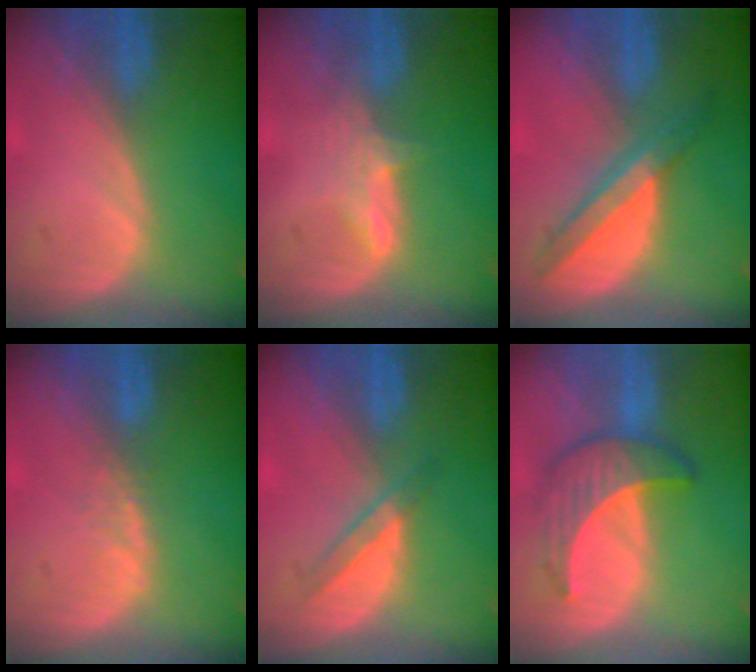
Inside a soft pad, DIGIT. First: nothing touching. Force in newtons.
{"total": 2.9, "press": 2.9, "slide": 0.4}
{"total": 5.8, "press": 5.7, "slide": 0.9}
{"total": 1.4, "press": 1.4, "slide": 0.3}
{"total": 2.9, "press": 2.8, "slide": 1.0}
{"total": 6.6, "press": 6.5, "slide": 1.0}